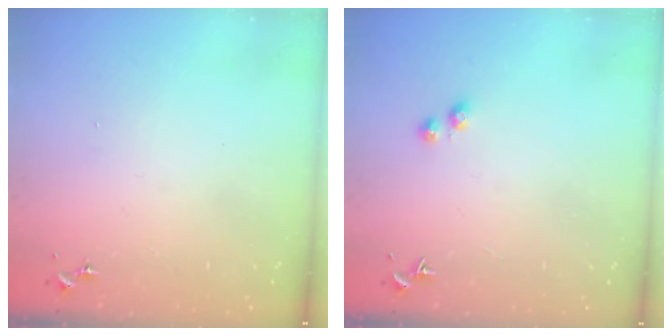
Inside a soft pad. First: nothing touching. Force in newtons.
{"total": 2.8, "press": 2.7, "slide": 0.7}